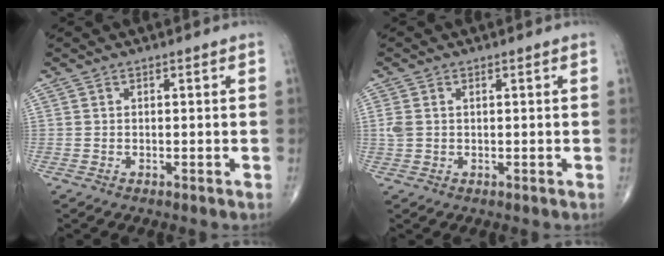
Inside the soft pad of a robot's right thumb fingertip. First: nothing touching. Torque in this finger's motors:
{"motor_torque": [0.28, -0.40, 0.50, 0.31, -0.05]}